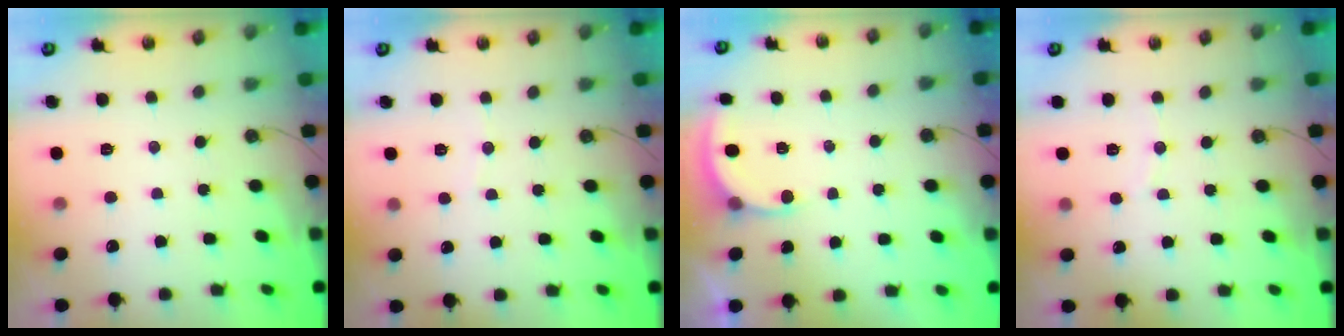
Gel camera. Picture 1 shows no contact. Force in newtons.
{"total": 3.2, "press": 3.2, "slide": 0.4}
{"total": 2.9, "press": 2.9, "slide": 0.2}
{"total": 3.8, "press": 3.7, "slide": 1.0}